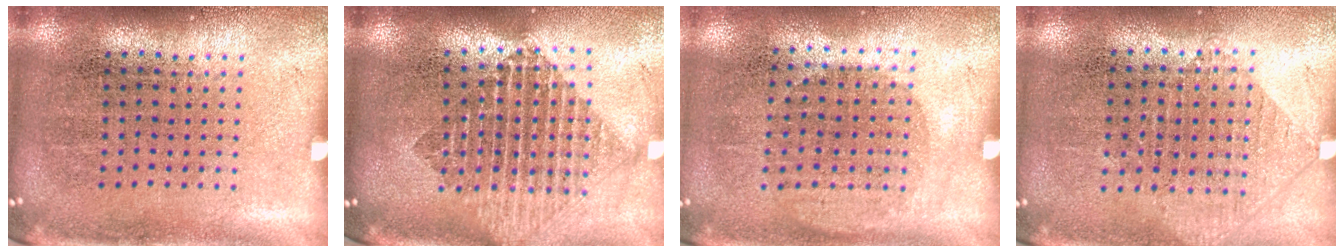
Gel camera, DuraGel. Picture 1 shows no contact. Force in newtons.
{"total": 2.0, "press": 1.6, "slide": 1.1}
{"total": 1.0, "press": 0.9, "slide": 0.5}
{"total": 0.9, "press": 0.9, "slide": 0.3}